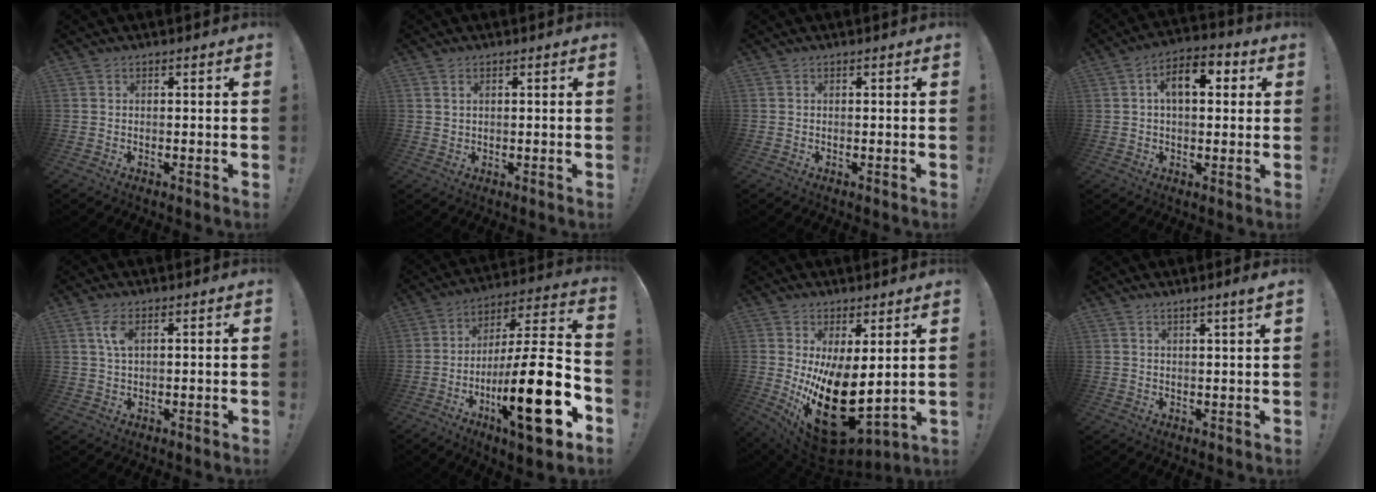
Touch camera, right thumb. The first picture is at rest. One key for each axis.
{"total": 1.3, "fx": 0.7, "fy": 0.7, "fz": 0.8, "tx": -0.017, "ty": 0.002, "tz": 0.012}
{"total": 0.0}
{"total": 10.0, "fx": 2.3, "fy": 5.6, "fz": 7.9, "tx": -0.116, "ty": 0.007, "tz": 0.038}
{"total": 4.4, "fx": 1.7, "fy": 1.8, "fz": 3.6, "tx": -0.068, "ty": 0.001, "tz": 0.028}
{"total": 25.8, "fx": -9.1, "fy": 5.7, "fz": 23.5, "tx": -0.391, "ty": 0.034, "tz": -0.151}
{"total": 20.0, "fx": -0.4, "fy": 10.1, "fz": 17.2, "tx": -0.271, "ty": -0.025, "tz": 0.021}
{"total": 2.9, "fx": 2.0, "fy": -0.5, "fz": 2.0, "tx": -0.029, "ty": -0.012, "tz": 0.032}